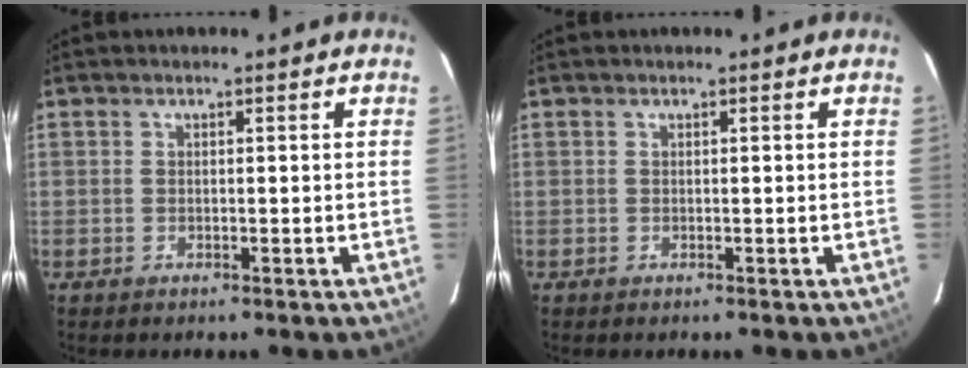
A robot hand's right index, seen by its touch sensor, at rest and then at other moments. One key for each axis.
{"total": 0.0}